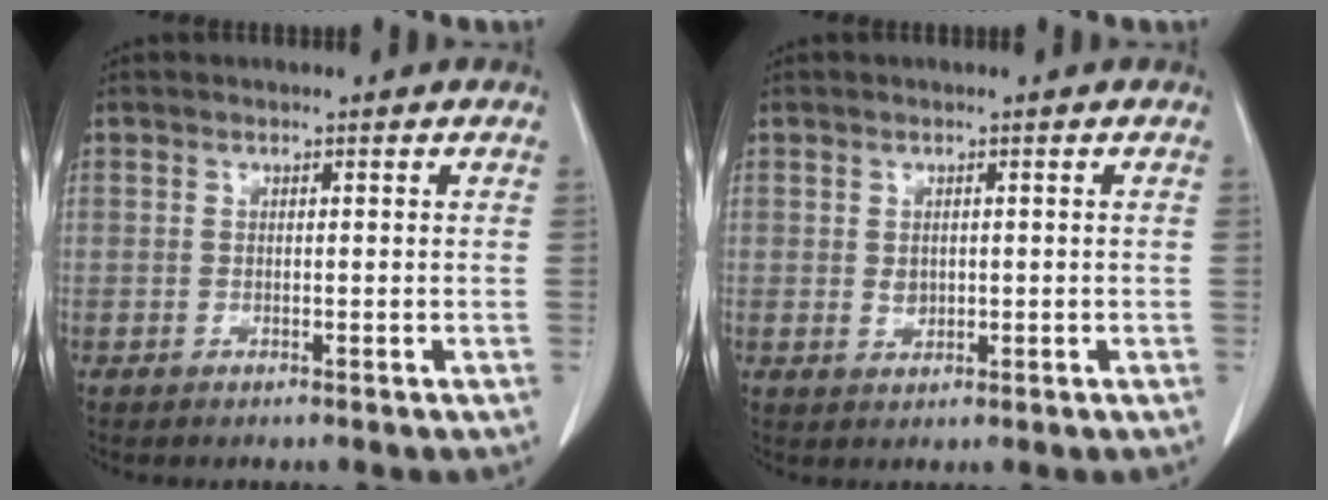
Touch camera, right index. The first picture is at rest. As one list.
[{"total": 2.1, "force": [0.0, 1.7, 1.2], "torque": [-0.021, 0.003, 0.007]}]